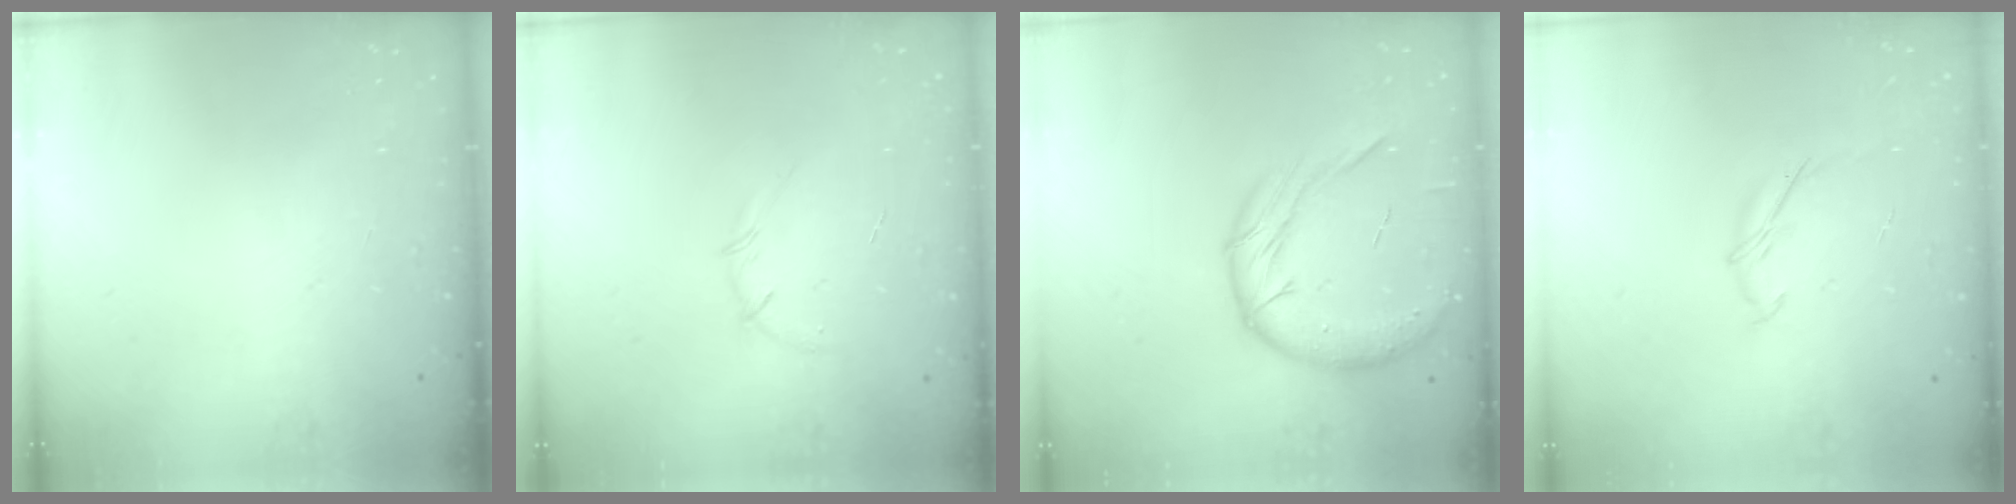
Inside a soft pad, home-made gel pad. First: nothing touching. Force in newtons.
{"total": 3.6, "press": 3.4, "slide": 1.2}
{"total": 16.1, "press": 15.9, "slide": 2.5}
{"total": 5.4, "press": 5.4, "slide": 1.0}